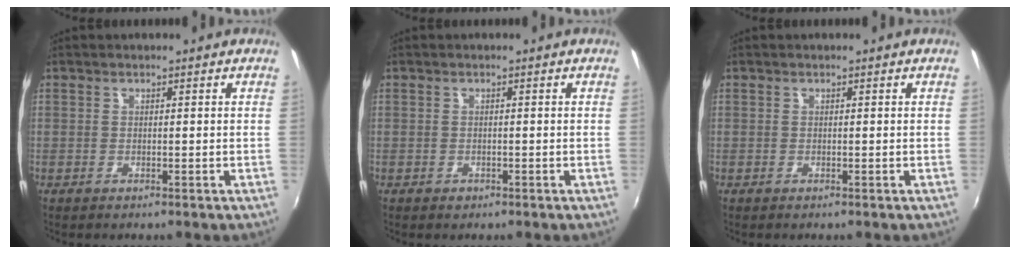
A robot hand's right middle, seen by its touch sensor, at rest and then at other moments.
{"total": 0.9, "force": [-0.6, 0.7, 0.2], "torque": [-0.004, -0.003, -0.008]}
{"total": 0.0}